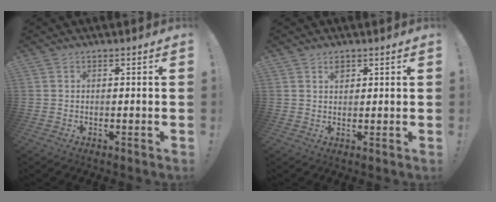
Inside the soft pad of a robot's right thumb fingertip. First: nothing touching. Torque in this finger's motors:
{"motor_torque": [0.15, 0.09, 0.27, 0.06, 0.00]}